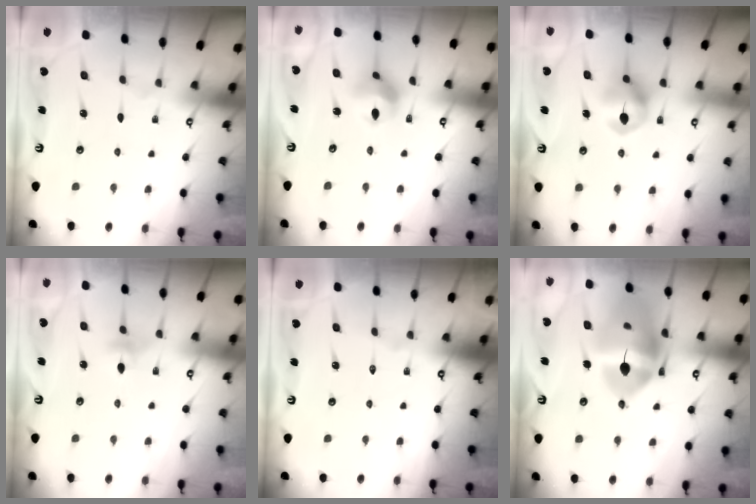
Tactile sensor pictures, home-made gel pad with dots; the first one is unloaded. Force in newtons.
{"total": 8.5, "press": 8.4, "slide": 0.8}
{"total": 8.4, "press": 8.3, "slide": 0.4}
{"total": 3.6, "press": 3.5, "slide": 1.0}
{"total": 0.0}
{"total": 19.9, "press": 19.8, "slide": 2.2}